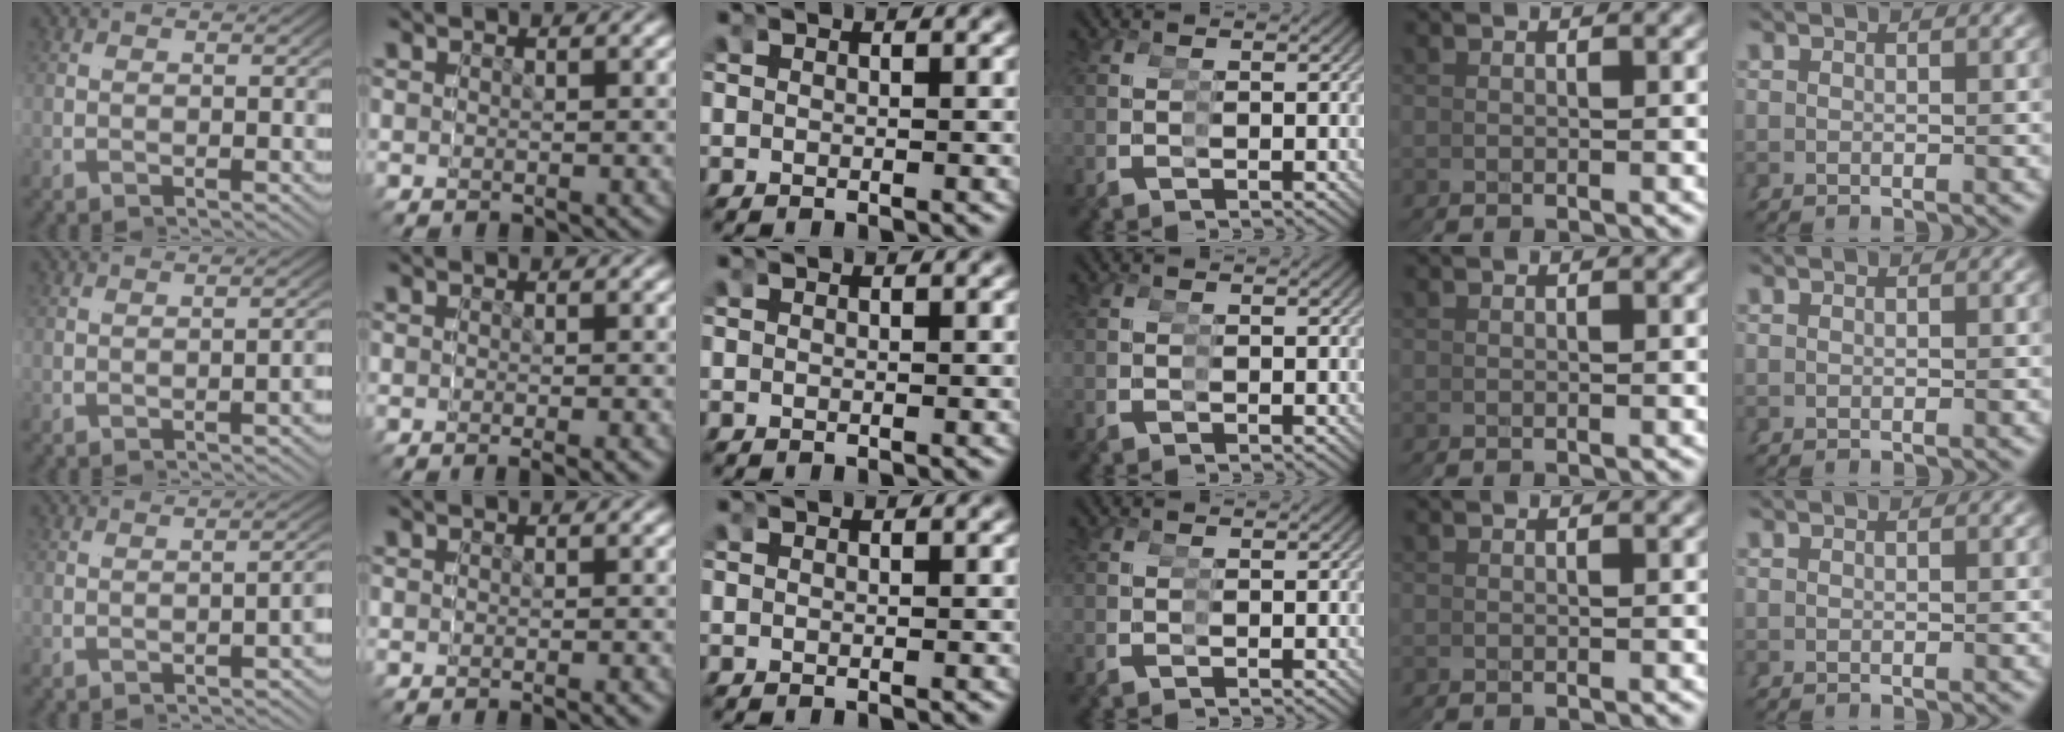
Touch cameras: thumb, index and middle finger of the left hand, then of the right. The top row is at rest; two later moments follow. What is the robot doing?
{"motion": "grasp_and_lifting", "object": "cup"}